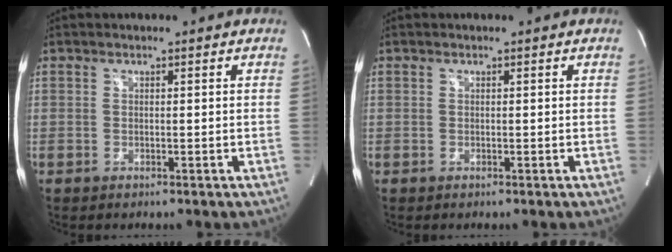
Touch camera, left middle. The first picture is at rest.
{"total": 0.0}